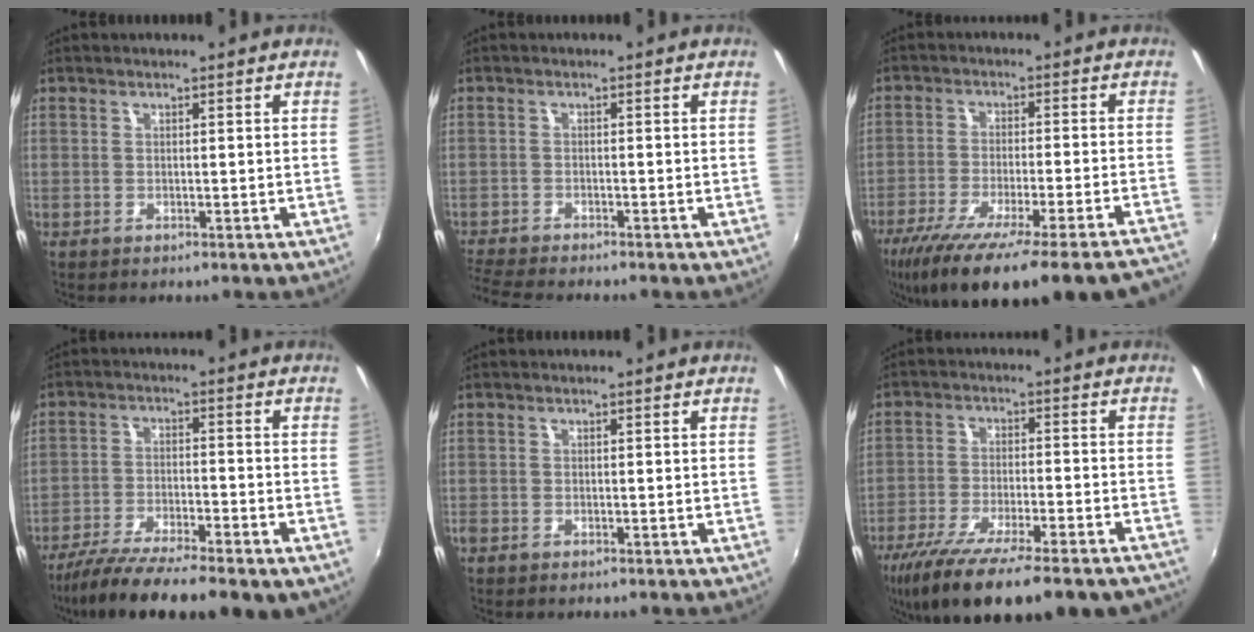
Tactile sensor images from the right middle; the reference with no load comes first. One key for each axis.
{"total": 6.0, "fx": -5.6, "fy": 0.0, "fz": 2.2, "tx": -0.066, "ty": -0.025, "tz": -0.101}
{"total": 25.1, "fx": -20.9, "fy": 1.0, "fz": 13.9, "tx": -0.234, "ty": -0.081, "tz": -0.307}
{"total": 16.2, "fx": -11.9, "fy": 3.3, "fz": 10.4, "tx": -0.193, "ty": -0.049, "tz": -0.187}
{"total": 0.6, "fx": -0.4, "fy": 0.3, "fz": 0.4, "tx": -0.009, "ty": -0.003, "tz": -0.008}
{"total": 23.1, "fx": -18.2, "fy": 4.7, "fz": 13.4, "tx": -0.247, "ty": -0.065, "tz": -0.271}